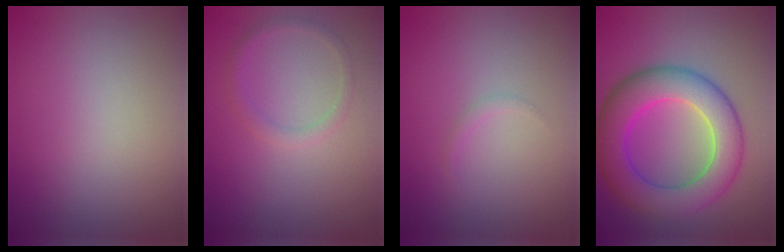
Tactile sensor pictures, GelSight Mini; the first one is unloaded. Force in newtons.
{"total": 1.4, "press": 1.3, "slide": 0.2}
{"total": 0.5, "press": 0.5, "slide": 0.0}
{"total": 8.8, "press": 8.8, "slide": 0.3}